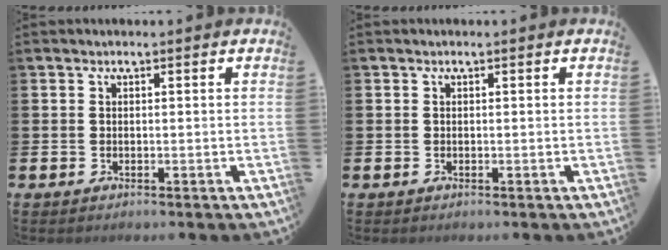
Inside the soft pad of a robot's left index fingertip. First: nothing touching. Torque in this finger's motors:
{"motor_torque": [0.00, 0.00, -0.04, 0.00]}